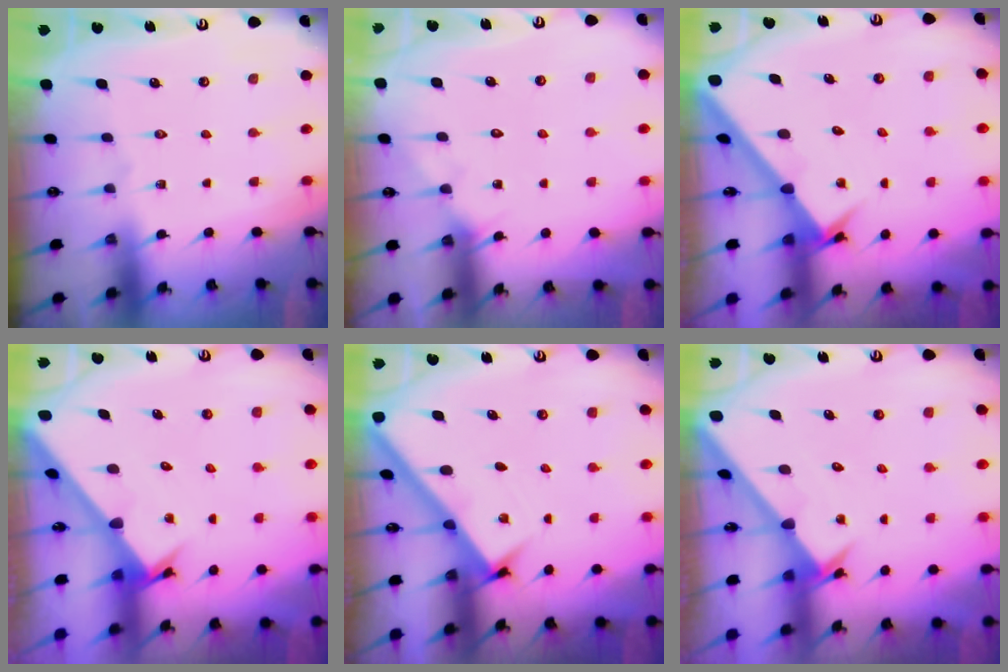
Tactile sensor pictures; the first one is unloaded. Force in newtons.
{"total": 2.8, "press": 2.8, "slide": 0.1}
{"total": 3.0, "press": 3.0, "slide": 0.4}
{"total": 2.7, "press": 2.7, "slide": 0.3}
{"total": 2.8, "press": 2.7, "slide": 0.4}
{"total": 2.5, "press": 2.5, "slide": 0.2}